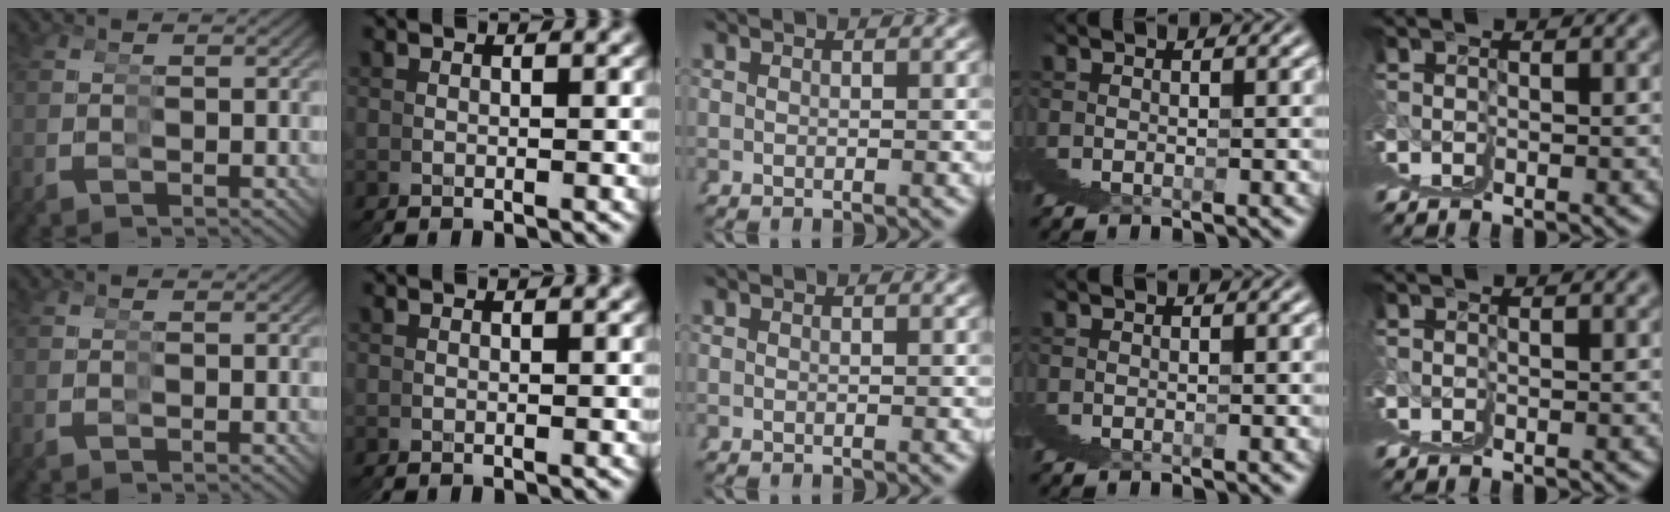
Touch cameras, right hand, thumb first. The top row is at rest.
{}